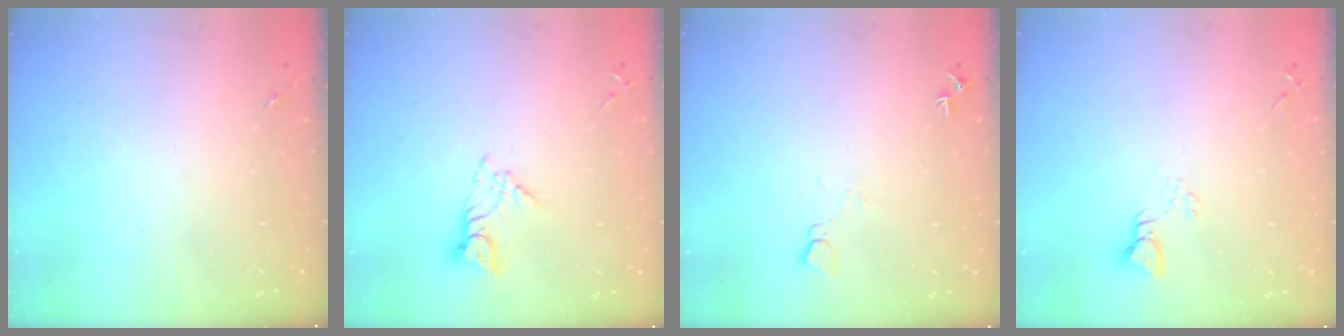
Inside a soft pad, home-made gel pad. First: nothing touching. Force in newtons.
{"total": 8.4, "press": 8.4, "slide": 0.9}
{"total": 6.6, "press": 6.6, "slide": 0.7}
{"total": 2.8, "press": 2.8, "slide": 0.2}